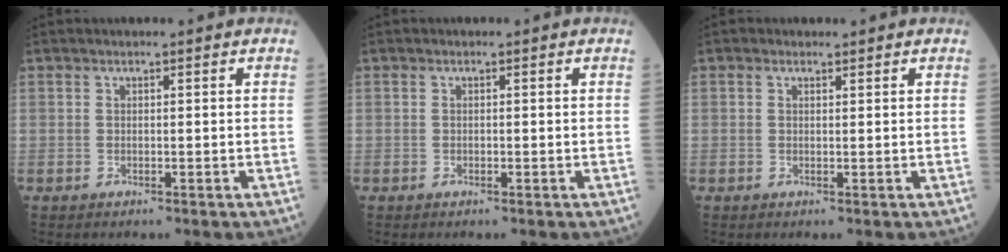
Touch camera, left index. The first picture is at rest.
{"total": 0.0}
{"total": 0.5, "force": [0.3, 0.4, 0.2], "torque": [-0.007, -0.002, 0.002]}